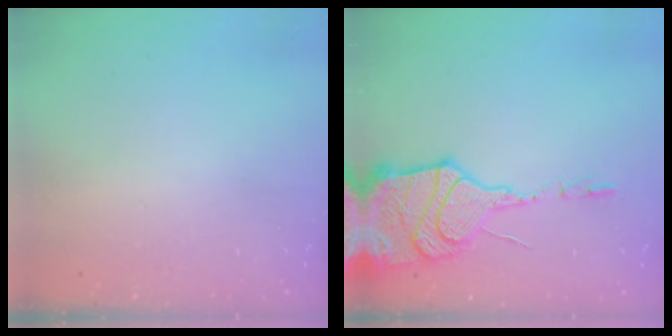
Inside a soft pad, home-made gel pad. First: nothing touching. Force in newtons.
{"total": 20.3, "press": 20.1, "slide": 2.1}